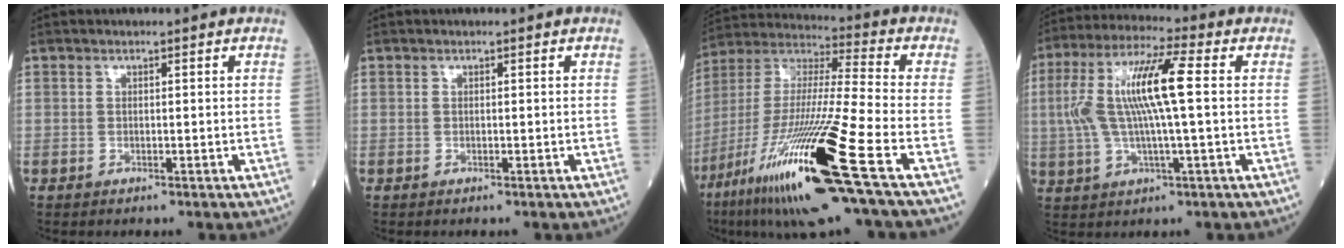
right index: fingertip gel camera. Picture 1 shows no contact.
{"total": 0.0}
{"total": 24.3, "force": [-11.7, 0.3, 21.3], "torque": [-0.419, -0.059, -0.219]}
{"total": 12.4, "force": [1.2, 1.5, 12.3], "torque": [-0.255, 0.023, 0.019]}